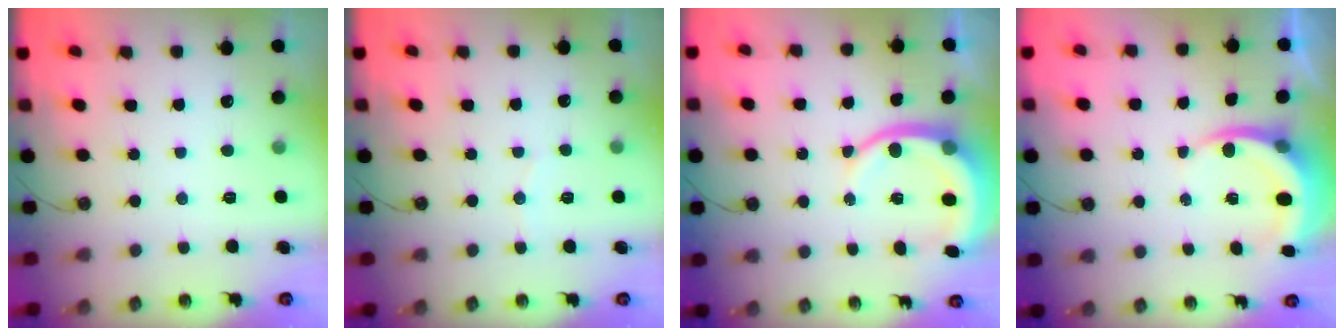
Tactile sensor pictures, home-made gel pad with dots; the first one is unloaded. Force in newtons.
{"total": 3.4, "press": 3.3, "slide": 0.4}
{"total": 10.4, "press": 10.3, "slide": 1.2}
{"total": 6.8, "press": 6.8, "slide": 0.6}